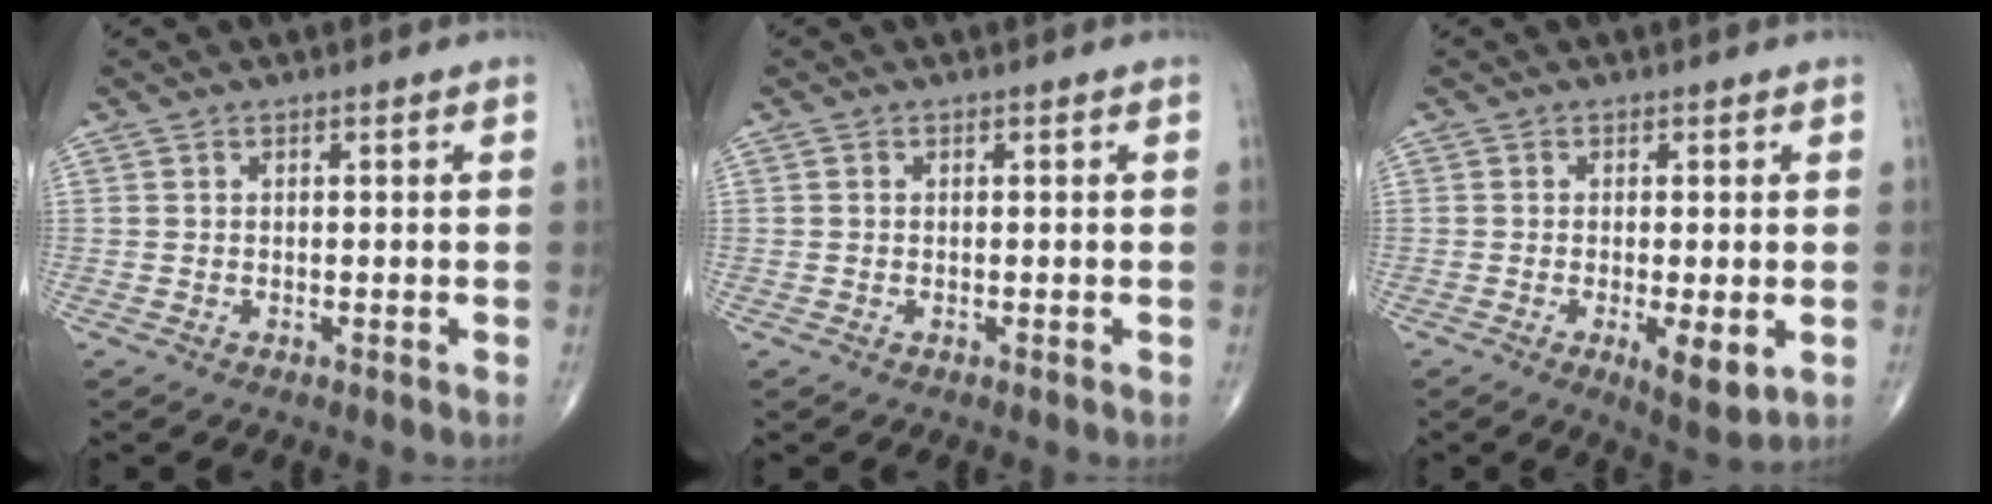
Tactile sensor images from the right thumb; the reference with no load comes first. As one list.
[{"total": 0.0}, {"total": 5.9, "force": [-1.5, 1.8, 5.4], "torque": [-0.090, -0.018, -0.022]}]